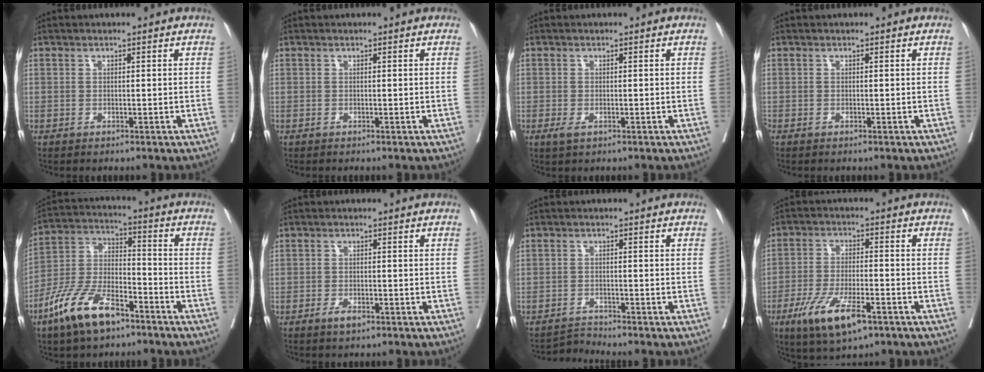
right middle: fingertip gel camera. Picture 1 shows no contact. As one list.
[{"total": 0.0}, {"total": 1.5, "force": [-0.7, 0.6, 1.2], "torque": [-0.022, -0.003, -0.006]}, {"total": 0.0}, {"total": 12.9, "force": [-8.2, 4.8, 8.7], "torque": [-0.182, -0.004, -0.162]}, {"total": 2.0, "force": [-1.2, 0.7, 1.4], "torque": [-0.026, -0.001, -0.020]}, {"total": 2.1, "force": [-1.8, -0.7, -0.8], "torque": [0.020, -0.012, -0.030]}, {"total": 10.3, "force": [-5.5, 2.8, 8.2], "torque": [-0.160, -0.019, -0.091]}]